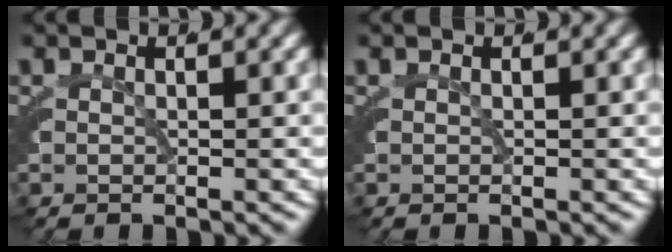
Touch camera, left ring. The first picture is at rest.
{"total": 0.0}